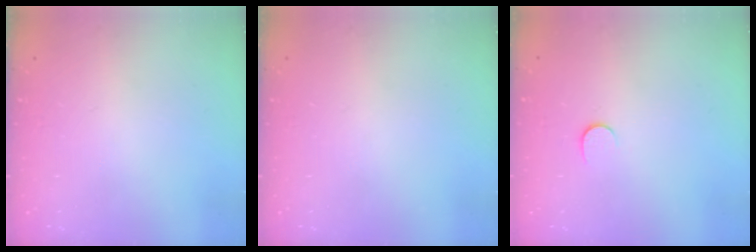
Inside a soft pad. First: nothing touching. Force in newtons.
{"total": 0.0}
{"total": 5.1, "press": 5.1, "slide": 0.6}